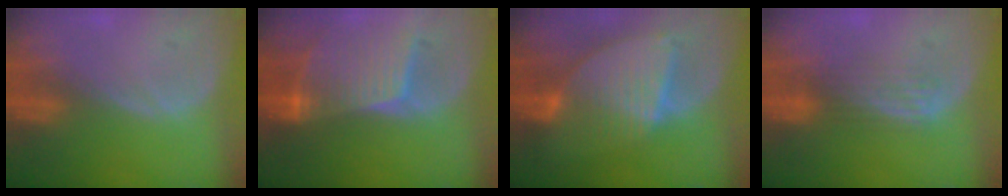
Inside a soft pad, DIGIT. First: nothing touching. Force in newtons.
{"total": 8.7, "press": 7.8, "slide": 3.9}
{"total": 8.5, "press": 7.5, "slide": 4.0}
{"total": 3.4, "press": 3.1, "slide": 1.5}